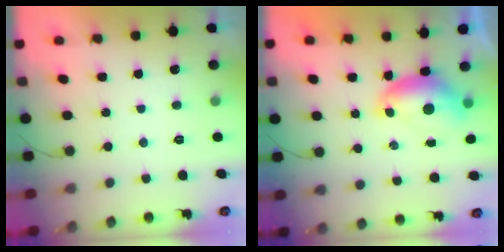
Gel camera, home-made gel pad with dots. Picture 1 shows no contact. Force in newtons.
{"total": 7.4, "press": 7.4, "slide": 0.6}